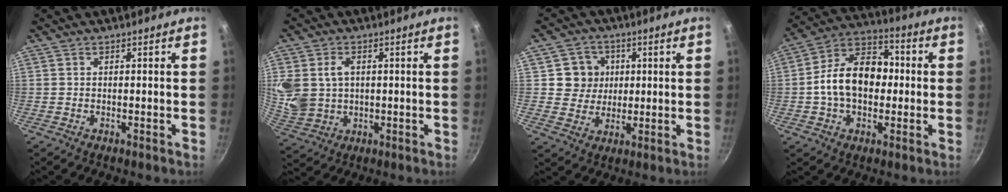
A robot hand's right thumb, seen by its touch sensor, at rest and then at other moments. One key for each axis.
{"total": 11.6, "fx": 2.2, "fy": 9.1, "fz": 6.8, "tx": -0.143, "ty": -0.005, "tz": 0.054}
{"total": 7.3, "fx": 1.4, "fy": 6.9, "fz": 1.9, "tx": 0.008, "ty": 0.000, "tz": 0.019}
{"total": 15.3, "fx": -0.5, "fy": 10.5, "fz": 11.1, "tx": -0.147, "ty": 0.037, "tz": -0.027}